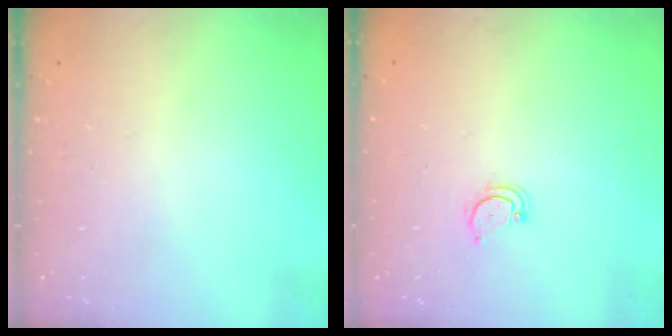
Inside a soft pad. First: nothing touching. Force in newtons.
{"total": 3.4, "press": 3.4, "slide": 0.2}